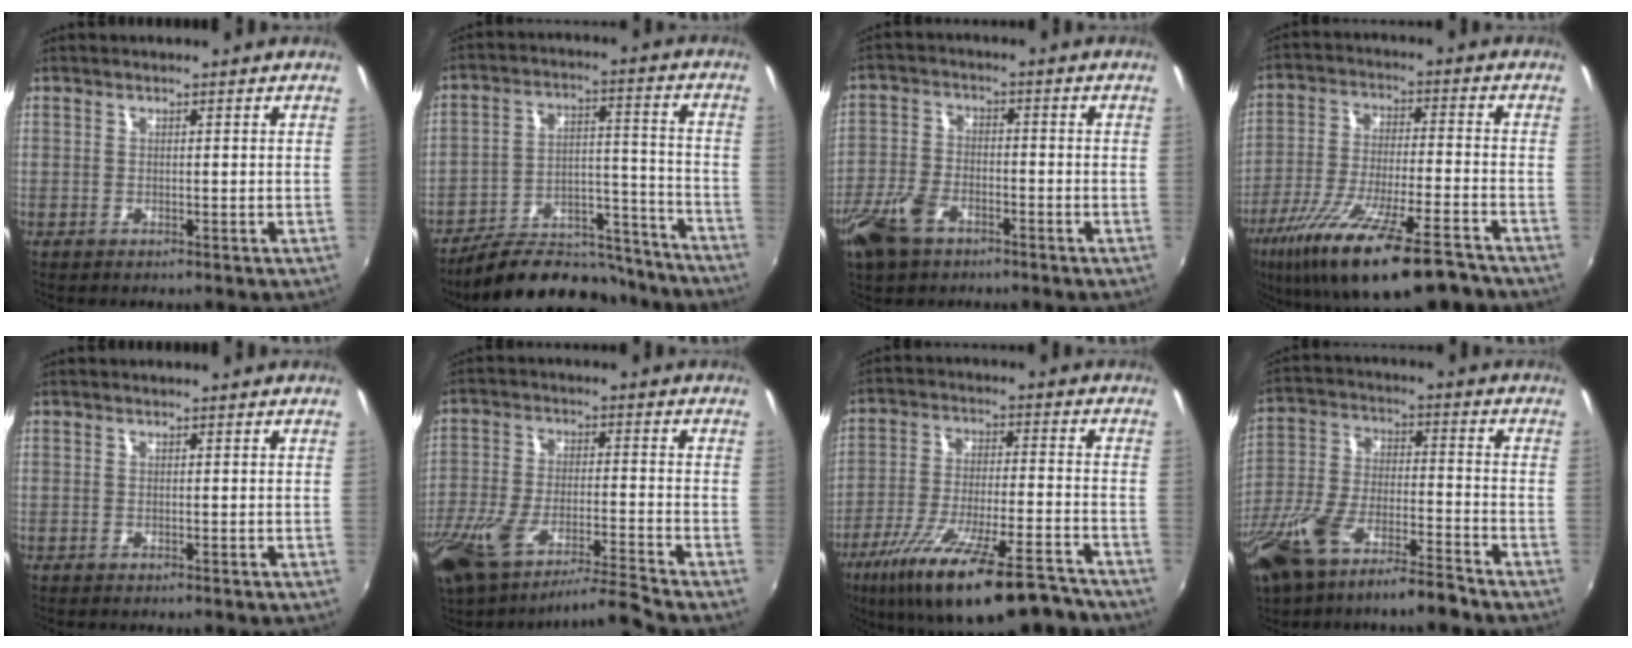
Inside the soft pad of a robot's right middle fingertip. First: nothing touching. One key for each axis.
{"total": 18.8, "fx": -16.6, "fy": 6.8, "fz": 5.9, "tx": -0.101, "ty": 0.044, "tz": -0.223}
{"total": 8.9, "fx": -5.5, "fy": 5.0, "fz": 5.0, "tx": -0.120, "ty": -0.003, "tz": -0.108}
{"total": 20.2, "fx": -14.1, "fy": 3.9, "fz": 13.8, "tx": -0.260, "ty": -0.049, "tz": -0.237}
{"total": 0.0}
{"total": 12.7, "fx": -10.7, "fy": 0.0, "fz": 6.9, "tx": -0.158, "ty": -0.021, "tz": -0.200}
{"total": 20.4, "fx": -15.0, "fy": 4.5, "fz": 13.1, "tx": -0.238, "ty": -0.045, "tz": -0.236}
{"total": 14.7, "fx": -10.8, "fy": 3.7, "fz": 9.3, "tx": -0.208, "ty": -0.023, "tz": -0.199}